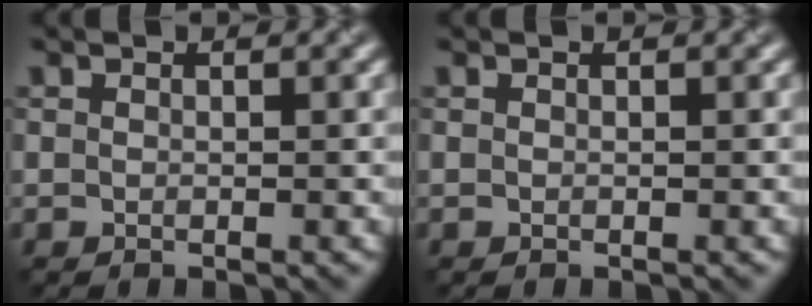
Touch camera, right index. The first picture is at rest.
{"total": 0.0}